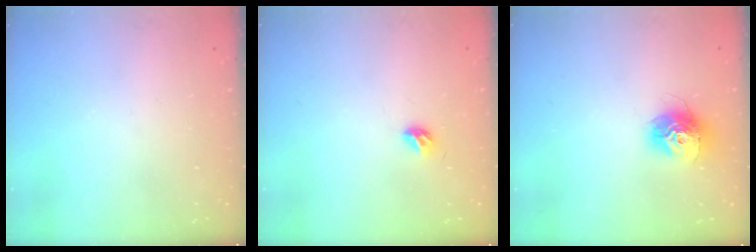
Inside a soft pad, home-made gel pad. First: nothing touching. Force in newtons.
{"total": 4.0, "press": 3.9, "slide": 1.0}
{"total": 12.6, "press": 12.6, "slide": 1.1}